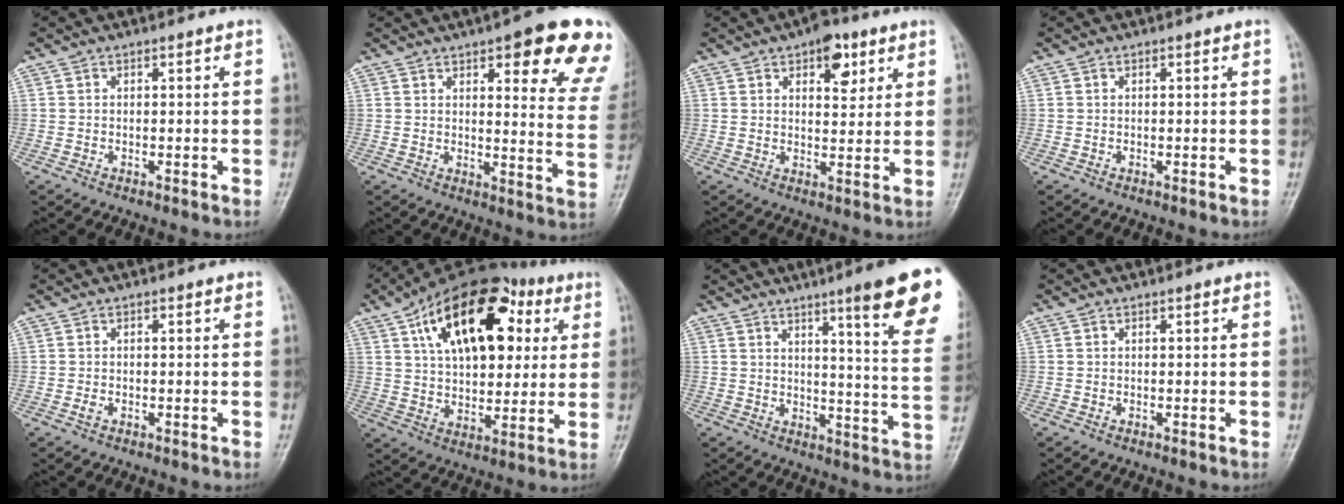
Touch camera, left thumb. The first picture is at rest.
{"total": 17.9, "force": [10.1, 4.8, 14.0], "torque": [-0.138, -0.042, 0.113]}
{"total": 7.3, "force": [3.9, 3.8, 5.0], "torque": [-0.041, -0.015, 0.049]}
{"total": 0.0}
{"total": 1.0, "force": [-0.4, 0.6, 0.7], "torque": [-0.016, -0.001, -0.009]}
{"total": 22.5, "force": [8.1, 12.5, 16.8], "torque": [-0.234, 0.003, 0.123]}
{"total": 18.2, "force": [10.6, 1.6, 14.7], "torque": [-0.165, -0.052, 0.130]}
{"total": 0.0}